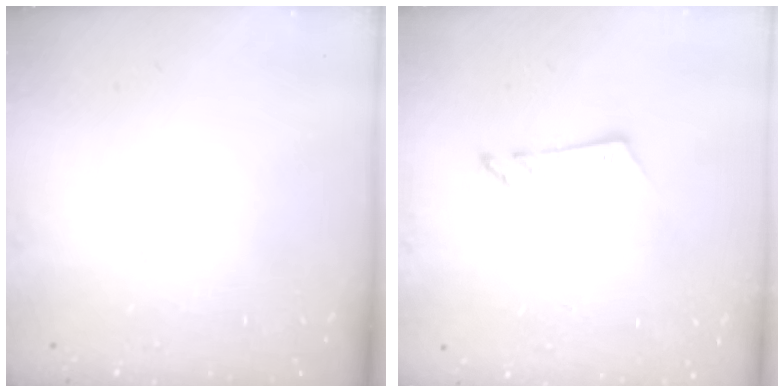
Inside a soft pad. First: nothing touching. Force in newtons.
{"total": 6.7, "press": 6.7, "slide": 0.1}